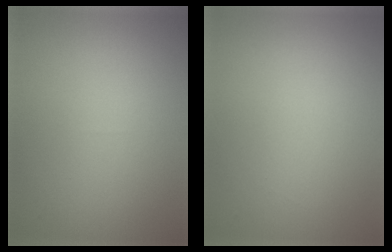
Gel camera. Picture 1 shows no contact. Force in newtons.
{"total": 0.0}